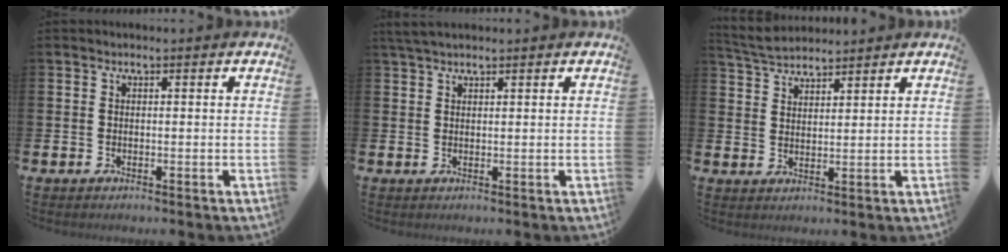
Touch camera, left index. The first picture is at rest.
{"total": 2.5, "force": [2.1, 0.6, 1.1], "torque": [-0.019, 0.002, 0.037]}
{"total": 4.5, "force": [4.4, 0.7, 0.6], "torque": [-0.017, -0.020, 0.079]}